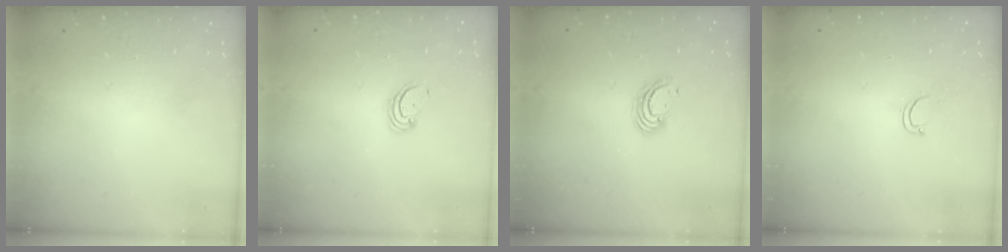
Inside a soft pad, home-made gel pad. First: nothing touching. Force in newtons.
{"total": 2.3, "press": 2.3, "slide": 0.2}
{"total": 3.3, "press": 3.3, "slide": 0.2}
{"total": 2.8, "press": 2.8, "slide": 0.2}